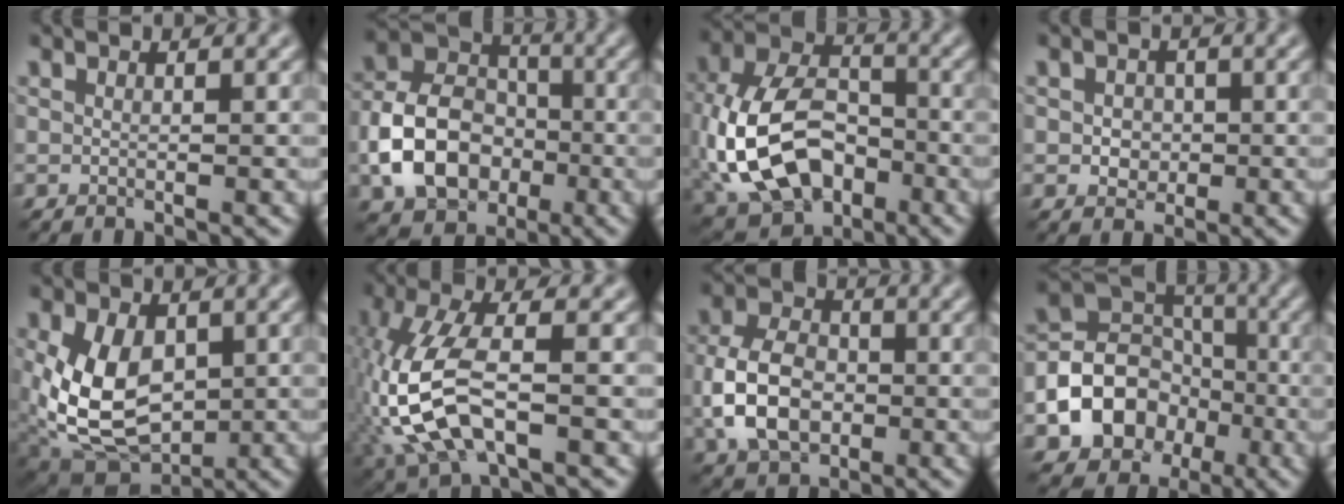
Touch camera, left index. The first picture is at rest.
{"total": 8.5, "force": [-2.6, 6.3, 5.0], "torque": [-0.093, 0.004, -0.058]}
{"total": 12.7, "force": [-3.5, 8.5, 8.8], "torque": [-0.186, -0.007, -0.073]}
{"total": 1.9, "force": [-0.2, 1.7, 1.0], "torque": [-0.012, -0.002, -0.005]}
{"total": 9.0, "force": [-0.3, 5.8, 6.9], "torque": [-0.150, -0.009, -0.005]}
{"total": 10.2, "force": [-2.2, 4.6, 8.8], "torque": [-0.212, 0.002, -0.053]}
{"total": 6.9, "force": [-1.6, 4.8, 4.8], "torque": [-0.102, 0.004, -0.038]}
{"total": 8.8, "force": [-3.4, 6.8, 4.5], "torque": [-0.063, 0.000, -0.067]}